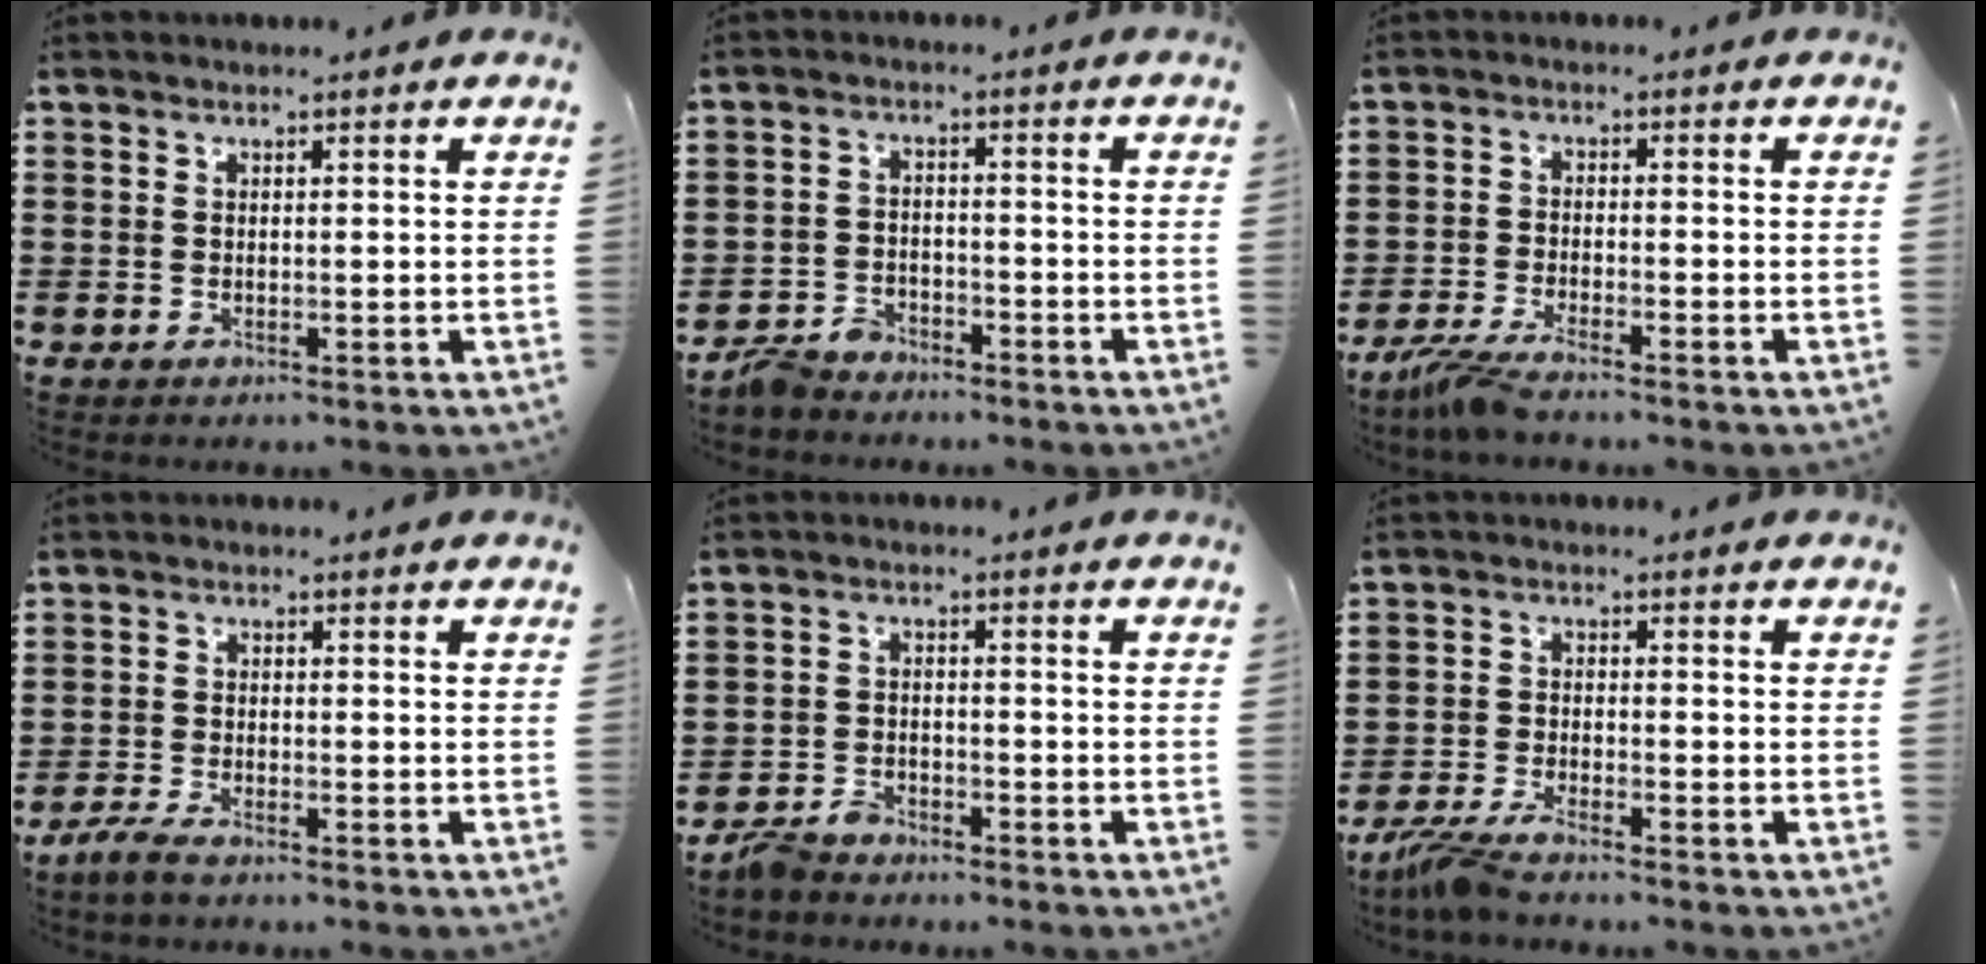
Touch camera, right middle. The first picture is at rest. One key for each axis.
{"total": 3.7, "fx": -3.6, "fy": 1.0, "fz": 0.4, "tx": -0.027, "ty": 0.000, "tz": -0.077}
{"total": 3.9, "fx": -3.3, "fy": -0.1, "fz": 2.0, "tx": -0.063, "ty": -0.018, "tz": -0.069}
{"total": 2.8, "fx": -2.4, "fy": 0.6, "fz": 1.4, "tx": -0.039, "ty": 0.002, "tz": -0.051}
{"total": 3.3, "fx": -3.1, "fy": 0.9, "fz": 0.7, "tx": -0.031, "ty": 0.000, "tz": -0.068}
{"total": 4.1, "fx": -3.6, "fy": 0.0, "fz": 1.9, "tx": -0.062, "ty": -0.017, "tz": -0.076}